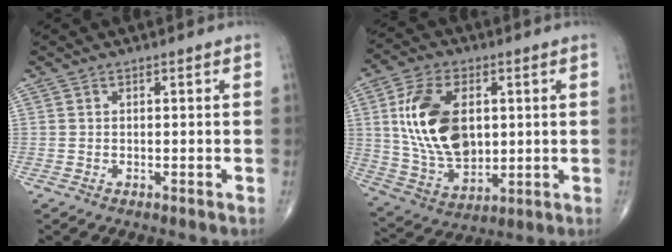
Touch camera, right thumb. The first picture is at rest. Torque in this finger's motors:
{"motor_torque": [-0.29, 0.91, 1.33, 0.19, 0.20]}